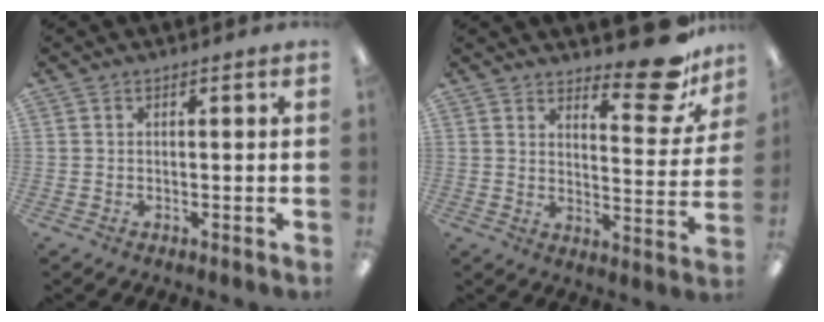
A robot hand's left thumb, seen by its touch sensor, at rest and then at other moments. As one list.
[{"total": 13.1, "force": [10.0, 4.1, 7.3], "torque": [-0.082, -0.071, 0.166]}]